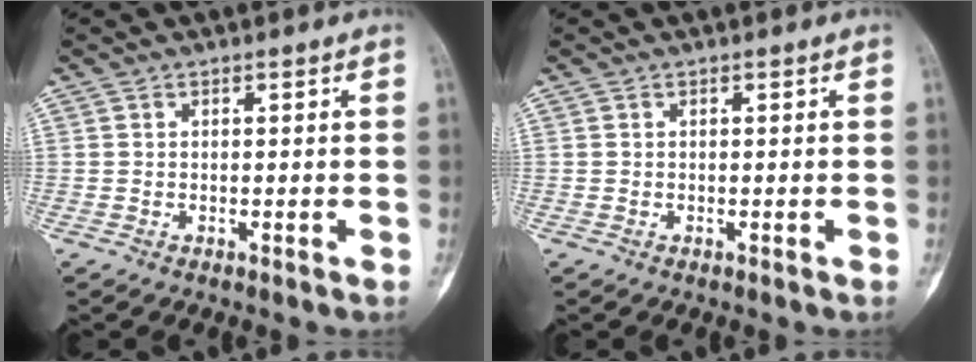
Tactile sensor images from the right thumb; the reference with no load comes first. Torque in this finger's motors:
{"motor_torque": [0.13, 0.05, 0.05, -0.05, 0.00]}